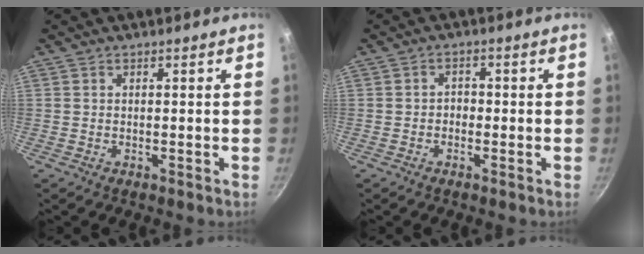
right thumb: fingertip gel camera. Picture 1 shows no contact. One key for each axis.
{"total": 1.7, "fx": -0.7, "fy": 1.3, "fz": 0.7, "tx": 0.000, "ty": 0.011, "tz": -0.016}